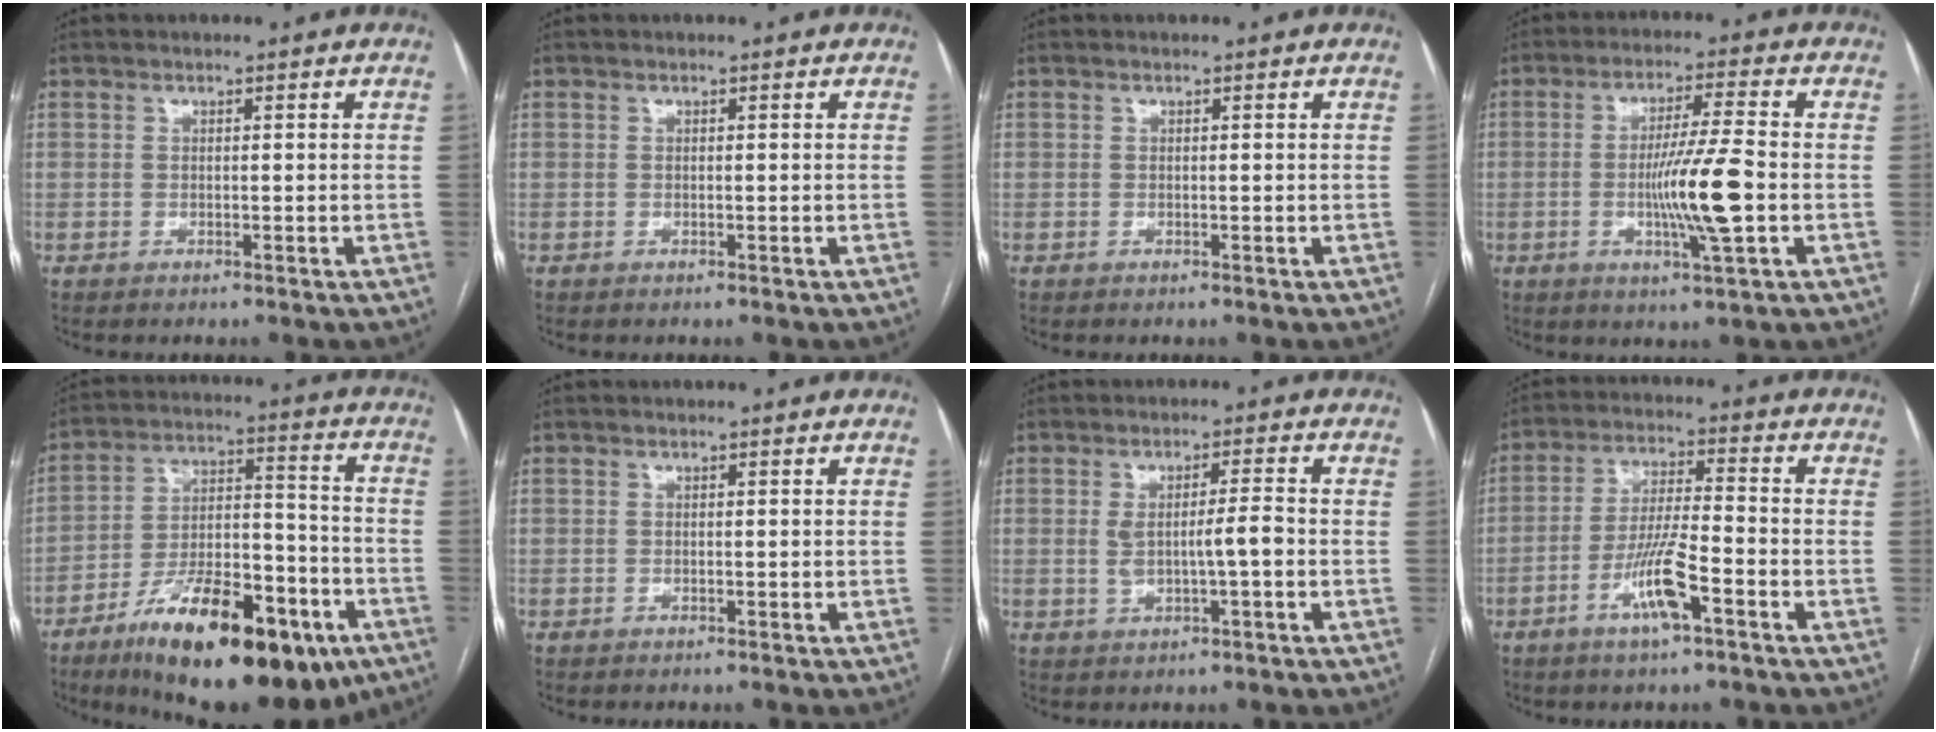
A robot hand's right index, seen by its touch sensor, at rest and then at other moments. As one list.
[{"total": 0.0}, {"total": 0.0}, {"total": 9.8, "force": [-1.8, -0.3, 9.6], "torque": [-0.175, -0.009, -0.034]}, {"total": 23.4, "force": [-13.6, 8.5, 17.0], "torque": [-0.244, 0.024, -0.211]}, {"total": 0.0}, {"total": 5.0, "force": [-0.5, 0.8, 4.9], "torque": [-0.087, 0.007, 0.000]}, {"total": 8.8, "force": [-4.2, 1.0, 7.7], "torque": [-0.150, -0.002, -0.076]}]